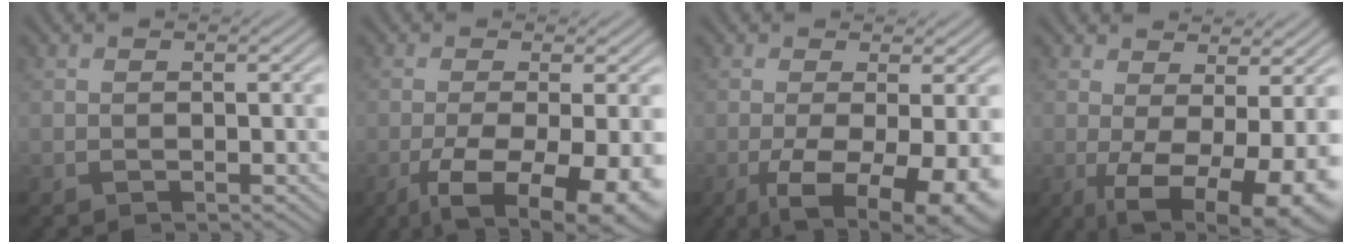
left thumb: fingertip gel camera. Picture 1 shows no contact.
{"total": 11.5, "force": [-5.0, 3.7, 9.6], "torque": [-0.173, -0.023, -0.070]}
{"total": 10.2, "force": [-3.8, 3.4, 8.8], "torque": [-0.159, -0.018, -0.052]}
{"total": 10.5, "force": [-2.0, 3.9, 9.6], "torque": [-0.149, -0.004, -0.024]}